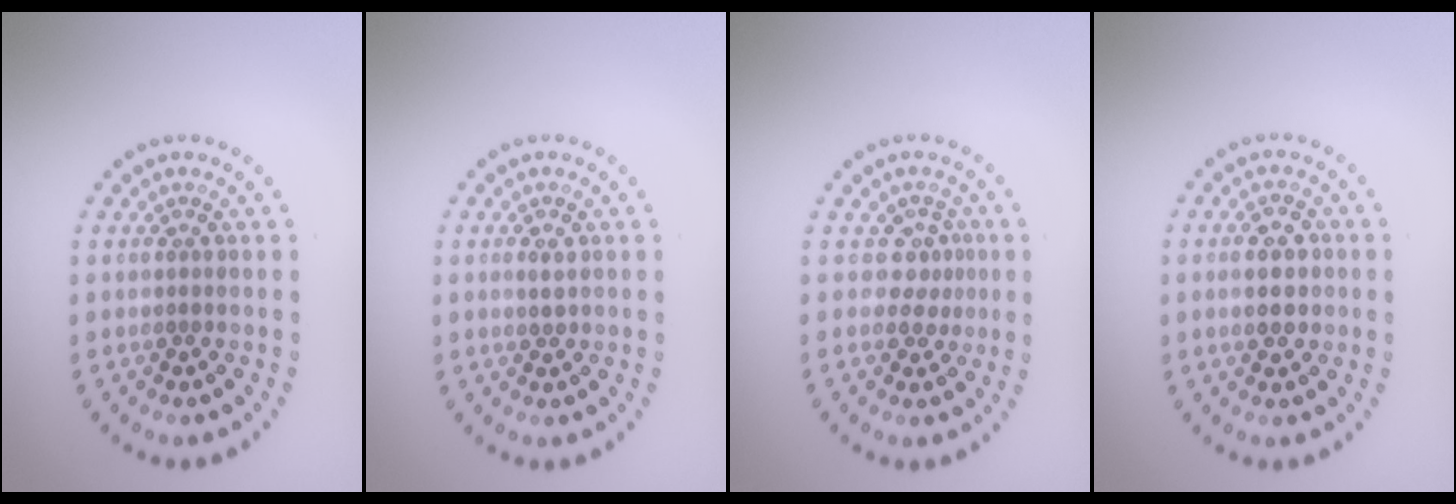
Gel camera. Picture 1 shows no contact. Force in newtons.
{"total": 1.1, "press": 1.0, "slide": 0.4}
{"total": 2.2, "press": 1.6, "slide": 1.6}
{"total": 3.2, "press": 3.2, "slide": 0.2}